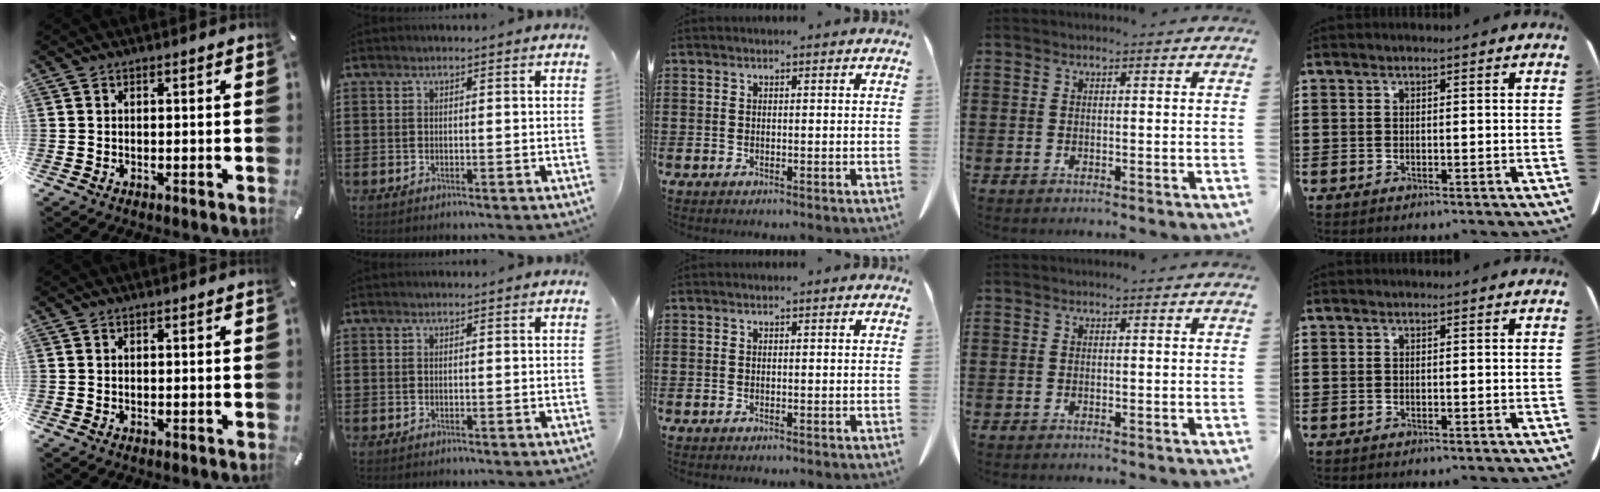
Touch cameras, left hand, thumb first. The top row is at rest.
{}